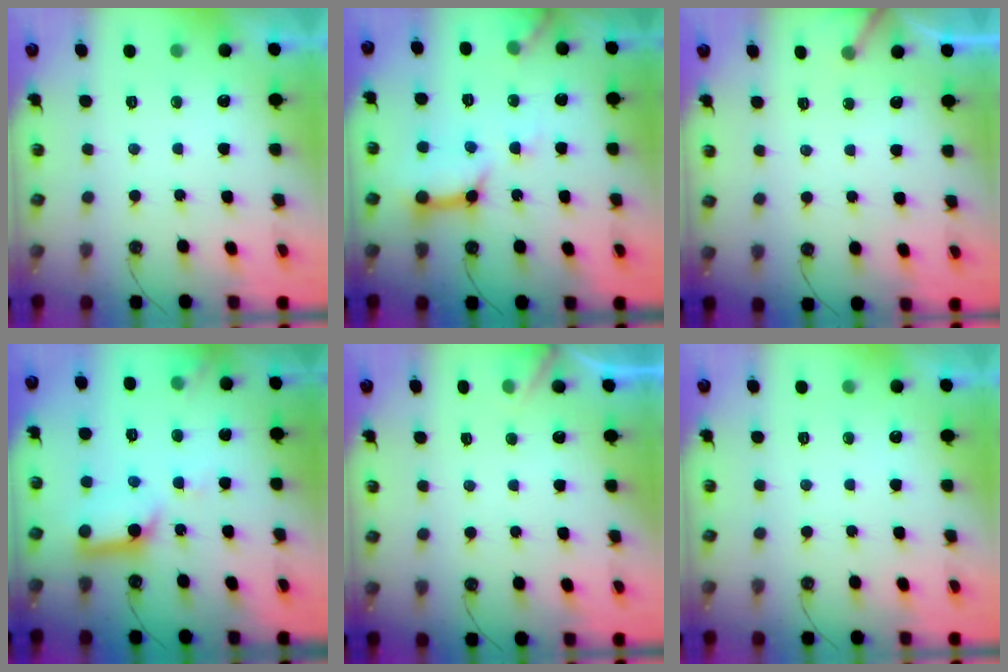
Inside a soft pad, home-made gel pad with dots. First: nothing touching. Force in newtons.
{"total": 12.7, "press": 12.6, "slide": 1.2}
{"total": 2.8, "press": 2.8, "slide": 0.2}
{"total": 13.0, "press": 12.9, "slide": 1.5}
{"total": 5.4, "press": 5.4, "slide": 0.7}
{"total": 0.0}